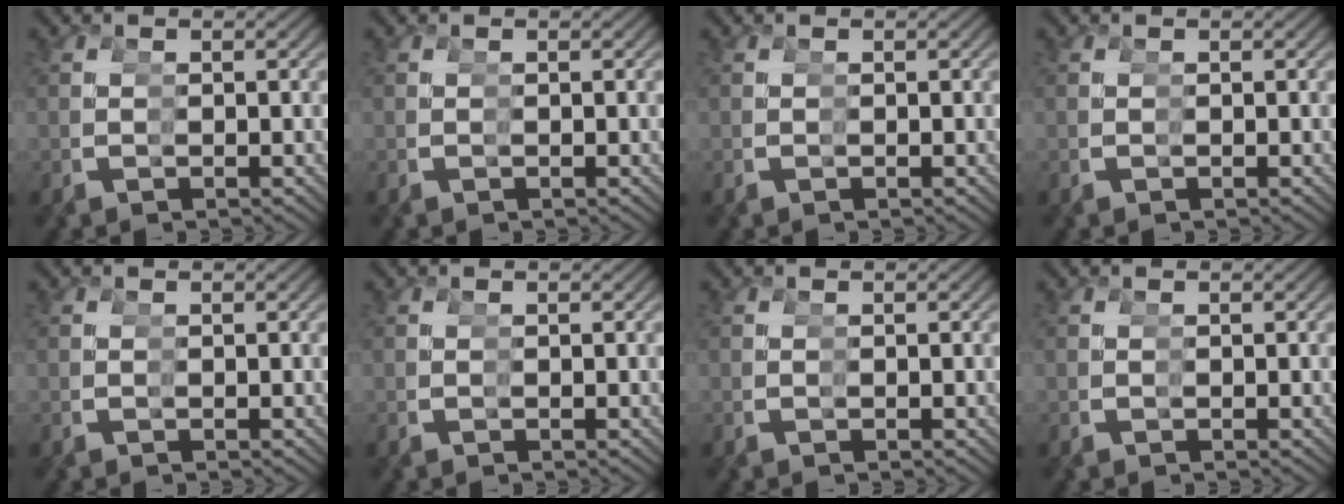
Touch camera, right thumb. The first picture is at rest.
{"total": 0.0}
{"total": 0.0}
{"total": 0.0}
{"total": 0.0}
{"total": 0.0}
{"total": 0.0}
{"total": 0.0}